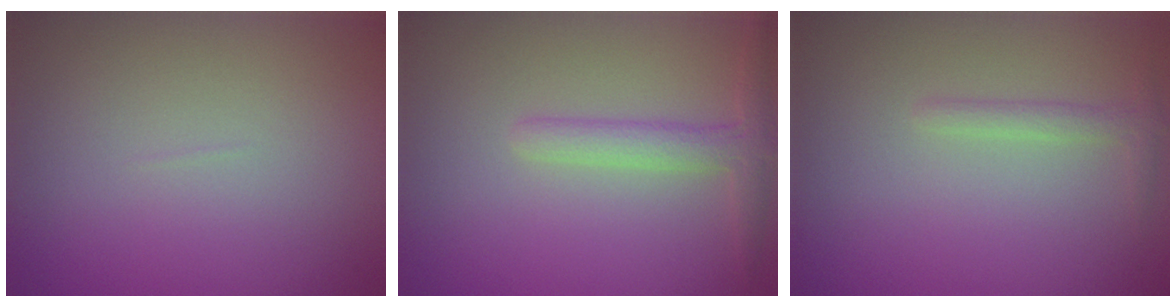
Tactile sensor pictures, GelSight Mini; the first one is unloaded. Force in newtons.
{"total": 2.4, "press": 2.4, "slide": 0.2}
{"total": 1.2, "press": 1.2, "slide": 0.0}